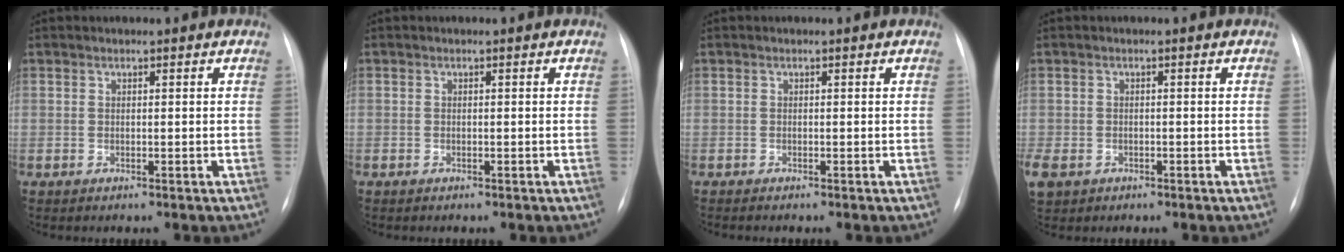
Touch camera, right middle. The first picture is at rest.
{"total": 0.0}
{"total": 0.6, "force": [-0.5, -0.1, 0.3], "torque": [-0.008, -0.004, -0.006]}
{"total": 5.7, "force": [-2.9, 4.4, 2.3], "torque": [-0.070, -0.006, -0.041]}